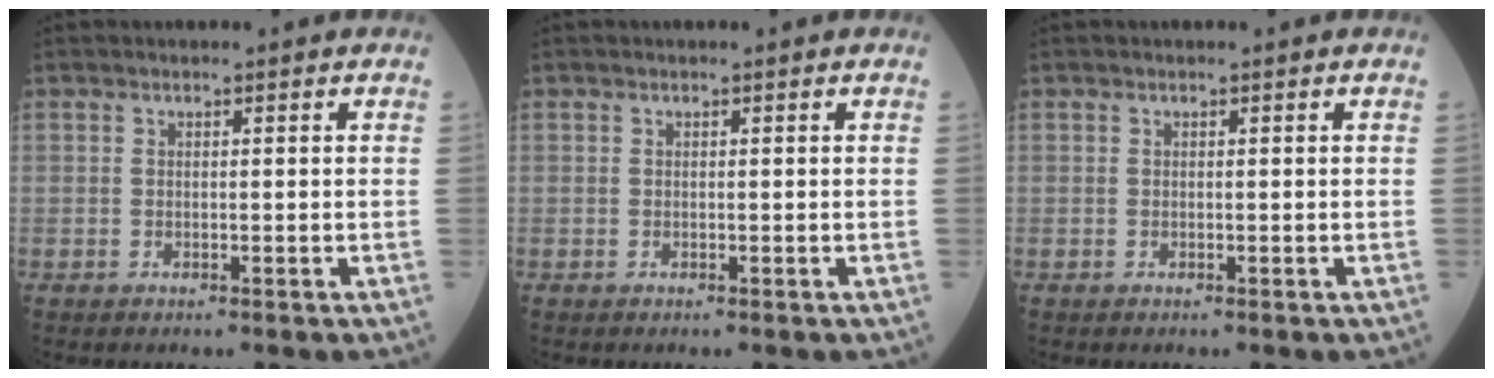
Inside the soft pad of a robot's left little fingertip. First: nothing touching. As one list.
[{"total": 0.0}, {"total": 0.0}]